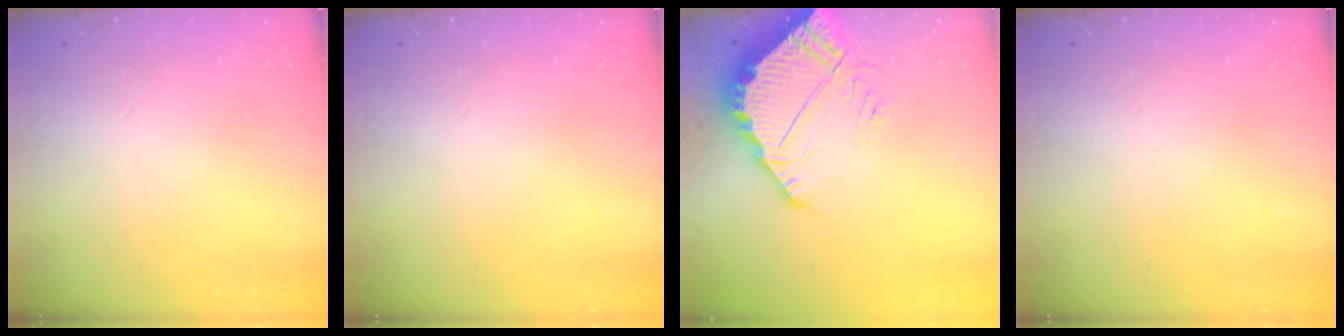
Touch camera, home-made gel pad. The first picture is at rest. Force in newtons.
{"total": 0.0}
{"total": 7.1, "press": 7.1, "slide": 0.3}
{"total": 0.0}